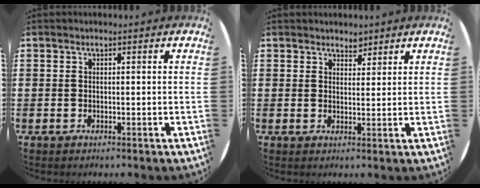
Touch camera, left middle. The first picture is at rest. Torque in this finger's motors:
{"motor_torque": [0.27, -0.19, -0.01, 0.02]}